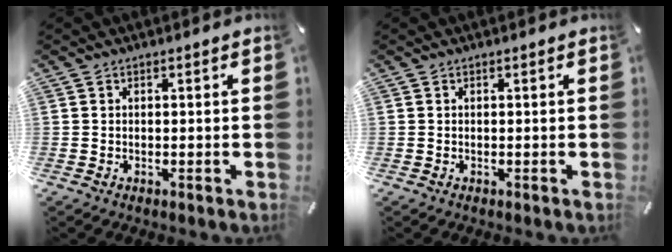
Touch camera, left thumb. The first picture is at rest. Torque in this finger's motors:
{"motor_torque": [0.00, 0.00, 0.00, 0.01, 0.00]}